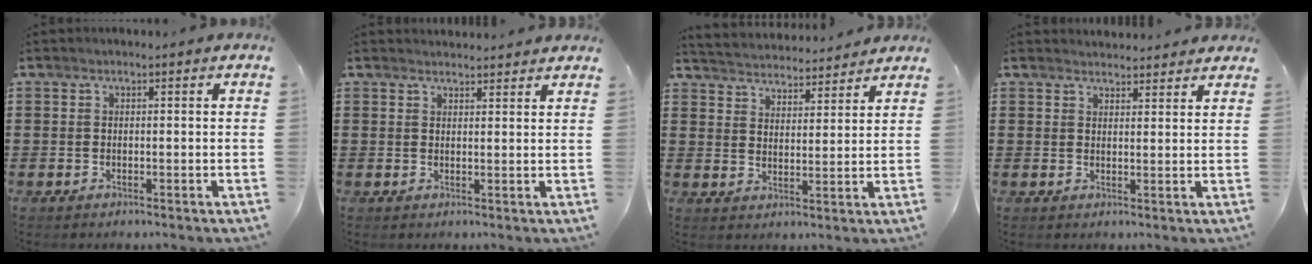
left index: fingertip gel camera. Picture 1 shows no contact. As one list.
[{"total": 1.8, "force": [1.8, 0.3, -0.1], "torque": [-0.003, 0.000, 0.036]}, {"total": 3.8, "force": [3.7, 0.1, -0.7], "torque": [-0.007, -0.024, 0.063]}, {"total": 2.3, "force": [2.3, 0.3, -0.2], "torque": [0.005, -0.008, 0.042]}]